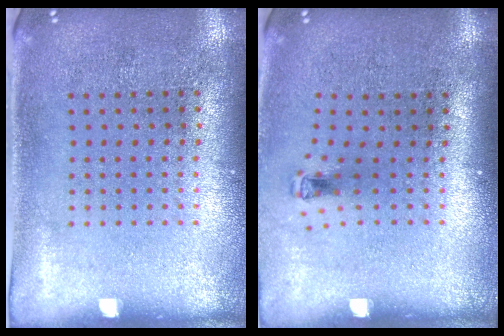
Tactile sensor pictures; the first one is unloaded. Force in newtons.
{"total": 0.6, "press": 0.3, "slide": 0.5}